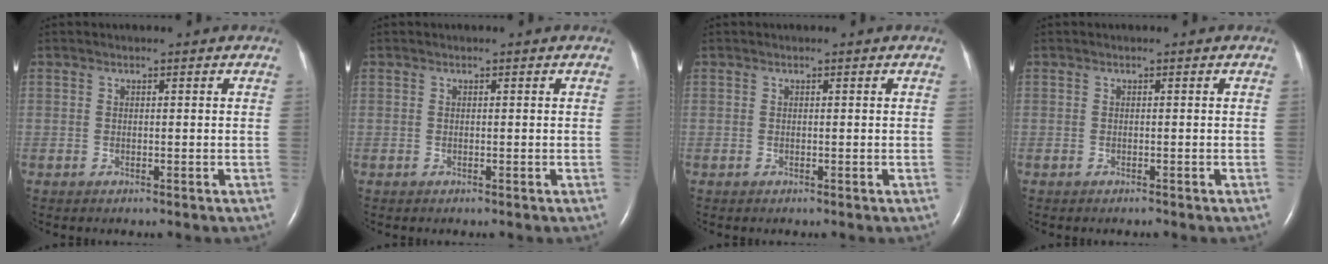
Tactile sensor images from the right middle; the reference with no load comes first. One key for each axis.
{"total": 0.0}
{"total": 0.0}
{"total": 0.0}